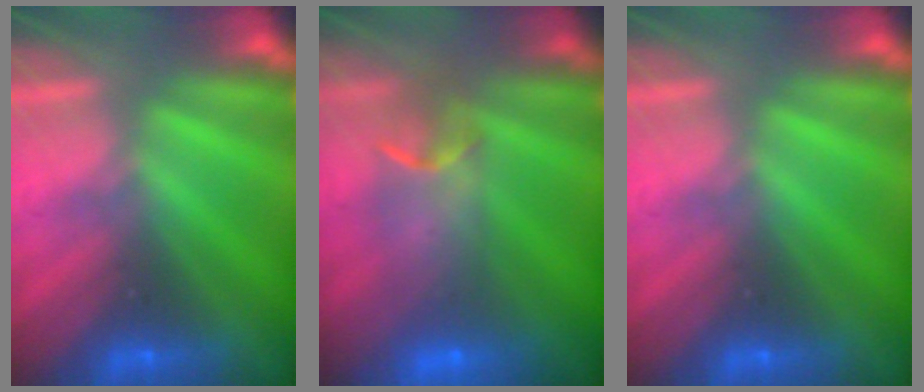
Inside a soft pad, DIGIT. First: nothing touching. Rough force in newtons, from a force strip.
{"total": 6.2}
{"total": 0.0}